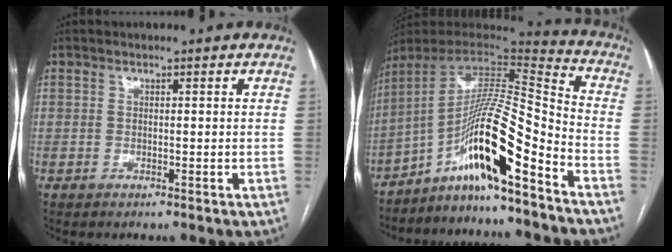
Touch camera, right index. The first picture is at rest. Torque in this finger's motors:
{"motor_torque": [1.53, -0.61, 1.06, 0.21]}